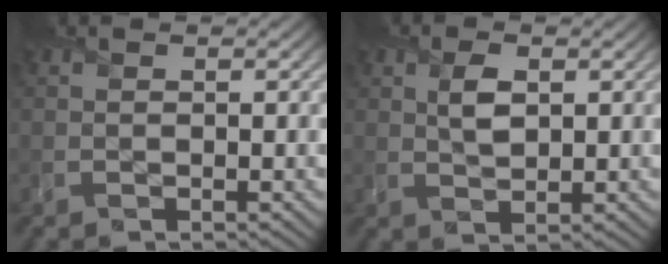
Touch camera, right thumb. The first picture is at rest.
{"total": 3.2, "force": [0.9, 1.8, 2.4], "torque": [-0.052, -0.002, 0.020]}